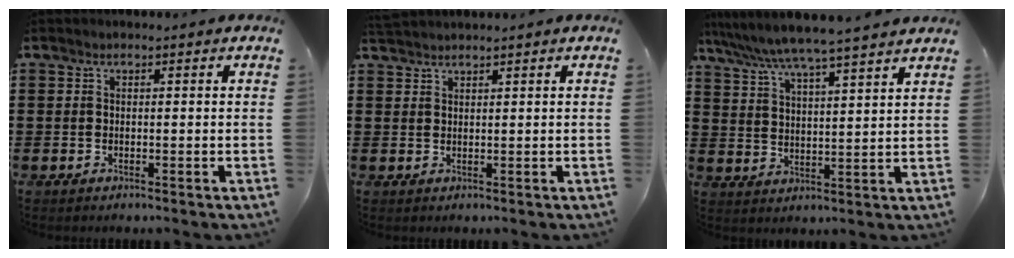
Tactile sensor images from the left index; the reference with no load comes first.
{"total": 1.4, "force": [1.4, 0.1, 0.0], "torque": [-0.005, 0.001, 0.029]}
{"total": 5.9, "force": [5.4, -0.6, 2.3], "torque": [-0.068, -0.036, 0.089]}